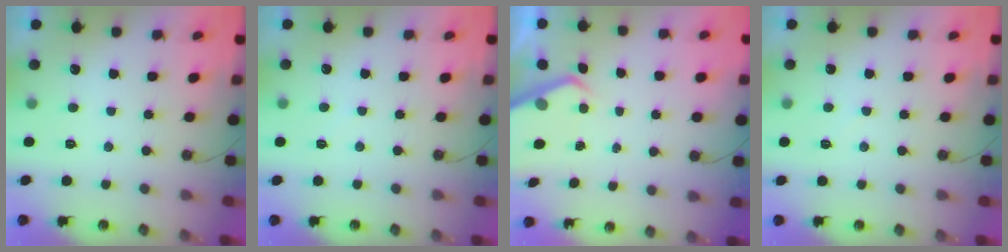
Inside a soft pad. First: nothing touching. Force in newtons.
{"total": 3.9, "press": 3.9, "slide": 0.6}
{"total": 4.4, "press": 4.4, "slide": 0.3}
{"total": 3.2, "press": 3.2, "slide": 0.5}